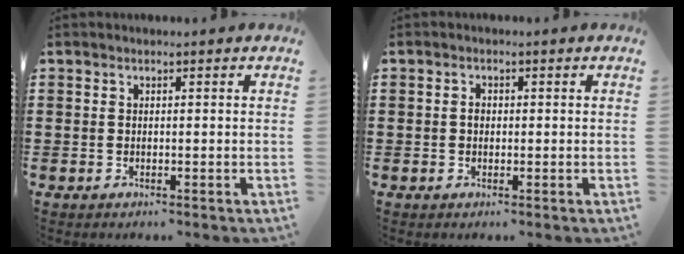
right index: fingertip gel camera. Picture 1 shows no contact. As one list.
[{"total": 1.3, "force": [0.0, 0.9, 0.9], "torque": [-0.020, 0.004, -0.001]}]